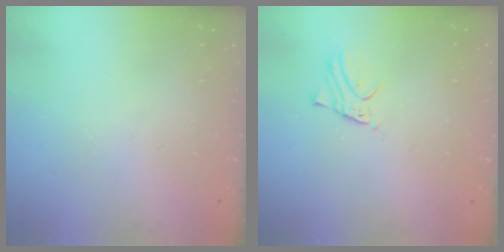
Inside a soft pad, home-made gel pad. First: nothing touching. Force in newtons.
{"total": 1.5, "press": 1.5, "slide": 0.0}